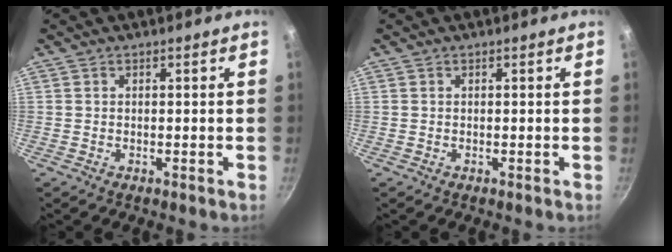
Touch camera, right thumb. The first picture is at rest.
{"total": 0.0}